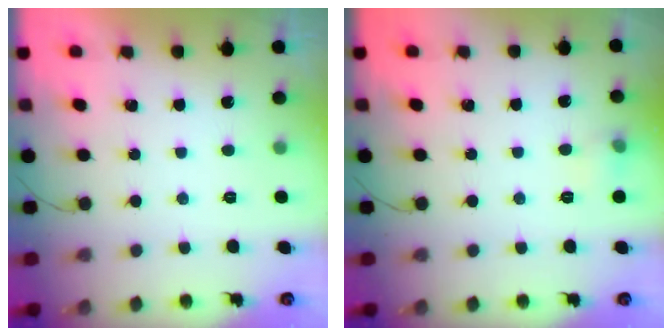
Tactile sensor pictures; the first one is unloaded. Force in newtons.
{"total": 4.9, "press": 4.6, "slide": 1.4}